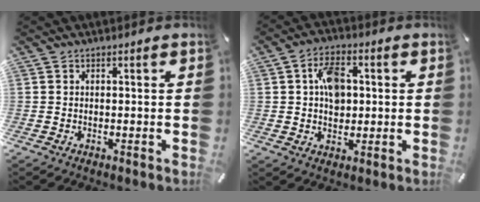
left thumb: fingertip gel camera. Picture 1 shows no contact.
{"total": 7.9, "force": [1.1, 5.6, 5.4], "torque": [-0.076, 0.003, 0.018]}